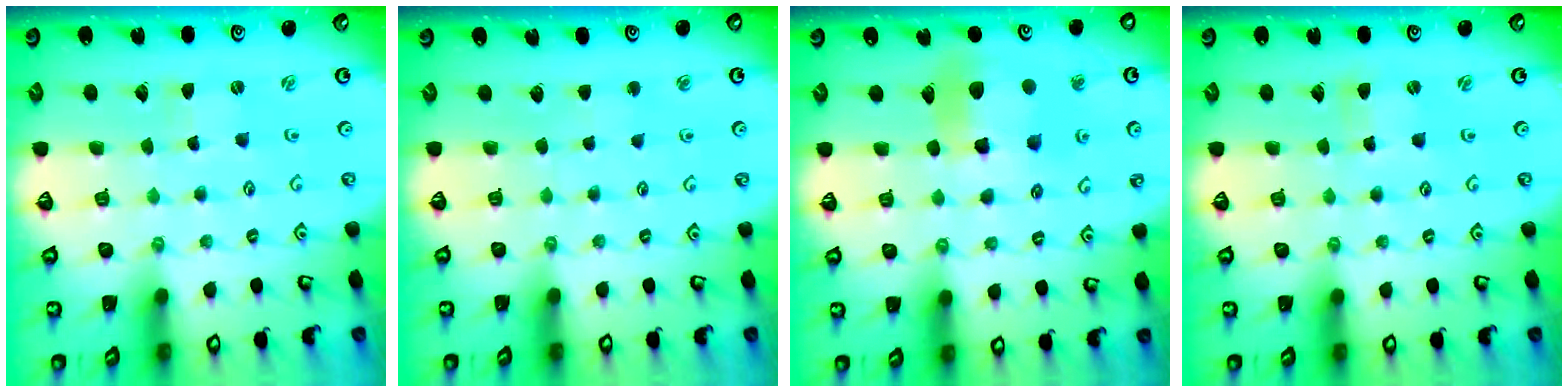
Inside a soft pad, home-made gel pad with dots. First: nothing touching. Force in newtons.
{"total": 1.5, "press": 1.5, "slide": 0.3}
{"total": 11.2, "press": 11.1, "slide": 1.2}
{"total": 0.0}